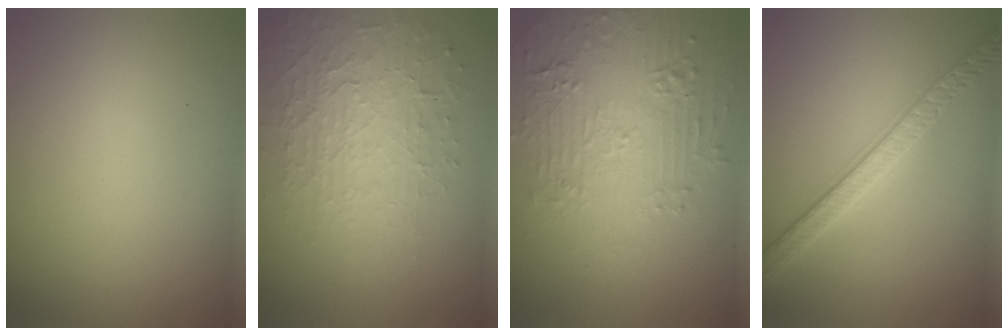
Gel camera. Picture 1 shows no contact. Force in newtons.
{"total": 3.6, "press": 3.3, "slide": 1.6}
{"total": 5.2, "press": 3.7, "slide": 3.6}
{"total": 3.4, "press": 3.4, "slide": 0.6}